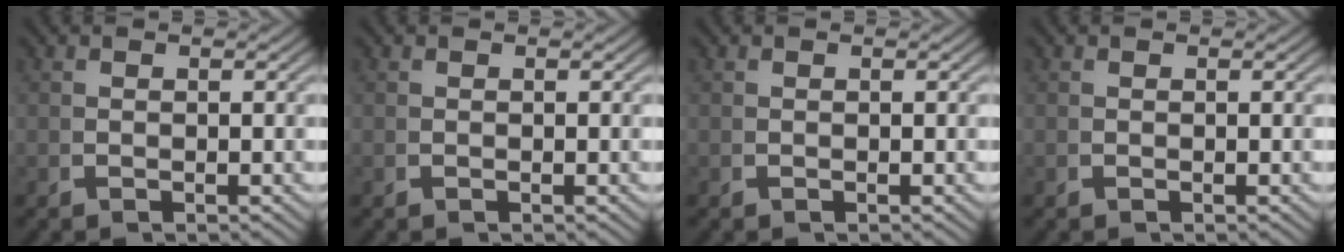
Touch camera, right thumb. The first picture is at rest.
{"total": 0.0}
{"total": 0.0}
{"total": 0.0}